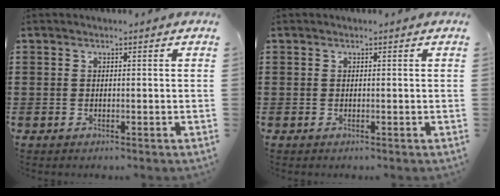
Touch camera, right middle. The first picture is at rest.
{"total": 0.0}